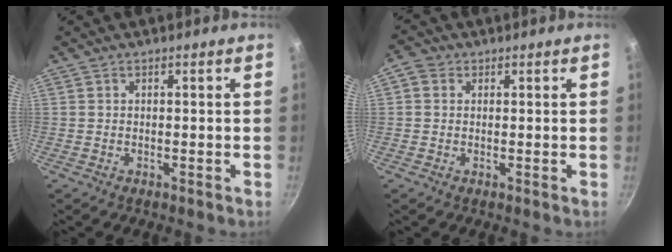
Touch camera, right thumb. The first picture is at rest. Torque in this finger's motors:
{"motor_torque": [-0.96, 0.48, -0.09, -0.37, -0.05]}